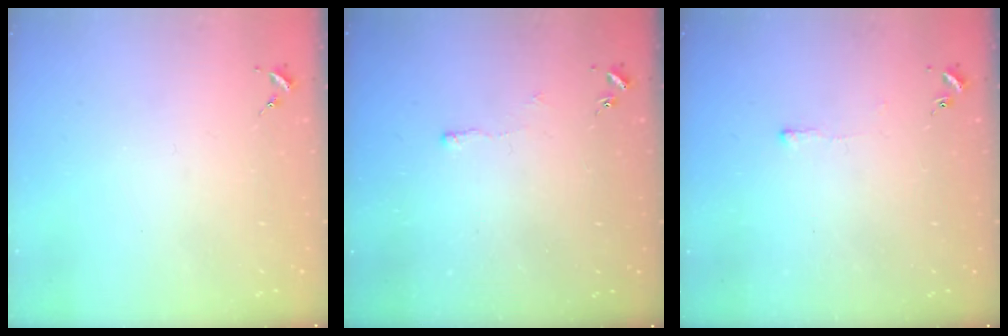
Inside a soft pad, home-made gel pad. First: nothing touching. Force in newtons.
{"total": 2.8, "press": 2.8, "slide": 0.6}
{"total": 2.4, "press": 2.4, "slide": 0.5}